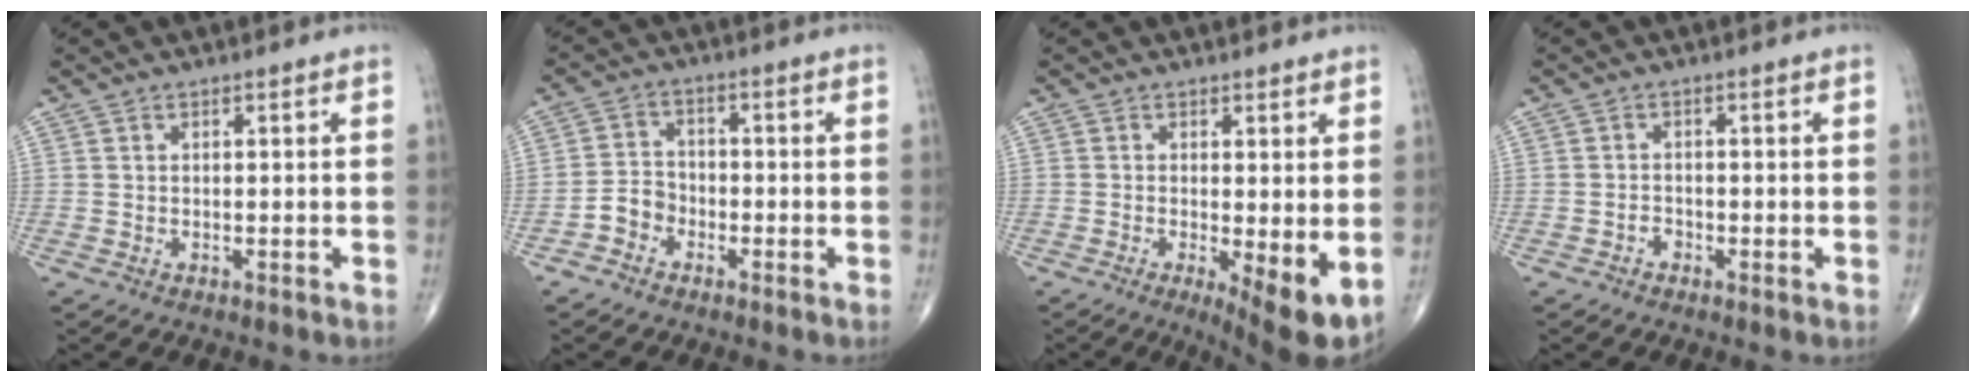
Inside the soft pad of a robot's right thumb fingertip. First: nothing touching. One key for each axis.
{"total": 4.3, "fx": -2.4, "fy": 3.3, "fz": 1.4, "tx": -0.012, "ty": 0.021, "tz": -0.054}
{"total": 7.6, "fx": -1.3, "fy": 2.2, "fz": 7.2, "tx": -0.108, "ty": -0.022, "tz": -0.018}
{"total": 1.3, "fx": -0.8, "fy": 0.9, "fz": 0.5, "tx": -0.003, "ty": 0.003, "tz": -0.018}